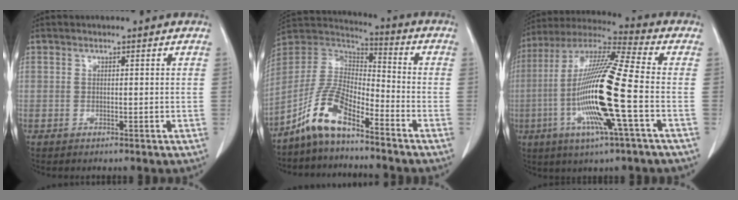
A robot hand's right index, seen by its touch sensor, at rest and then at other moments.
{"total": 10.3, "force": [-7.2, 3.0, 6.7], "torque": [-0.155, 0.020, -0.144]}
{"total": 18.2, "force": [-4.1, 0.2, 17.8], "torque": [-0.361, -0.010, -0.087]}